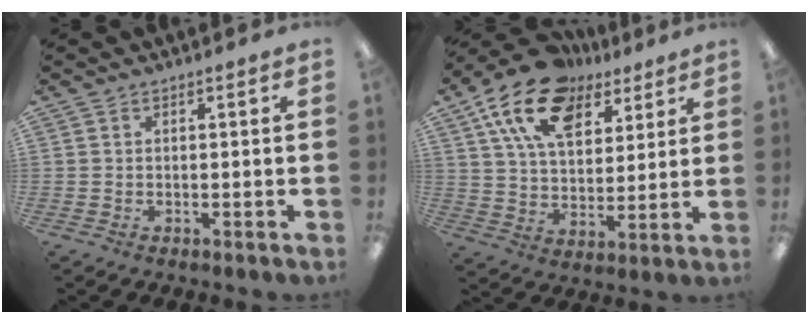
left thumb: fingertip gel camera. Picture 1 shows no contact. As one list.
[{"total": 17.6, "force": [10.5, 10.4, 9.6], "torque": [-0.176, -0.041, 0.192]}]